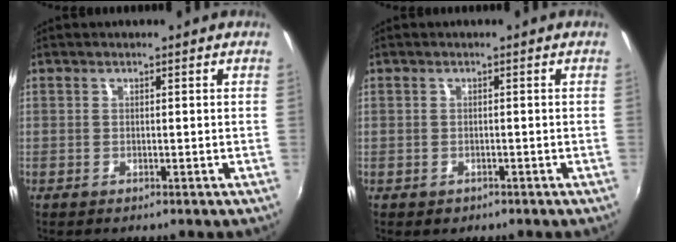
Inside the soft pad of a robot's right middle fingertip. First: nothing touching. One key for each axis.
{"total": 1.5, "fx": -0.7, "fy": 1.3, "fz": 0.2, "tx": -0.003, "ty": -0.003, "tz": -0.008}